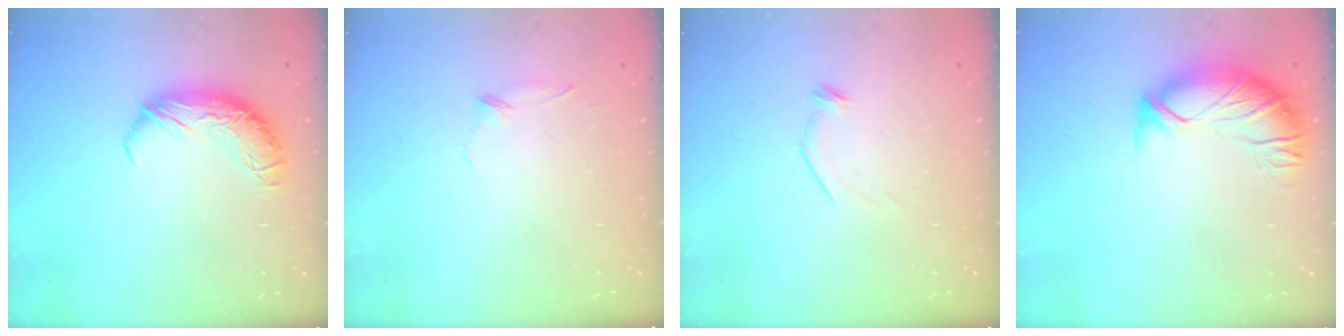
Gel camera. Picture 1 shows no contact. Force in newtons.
{"total": 8.3, "press": 8.3, "slide": 0.6}
{"total": 7.7, "press": 7.7, "slide": 0.8}
{"total": 2.9, "press": 1.4, "slide": 2.5}